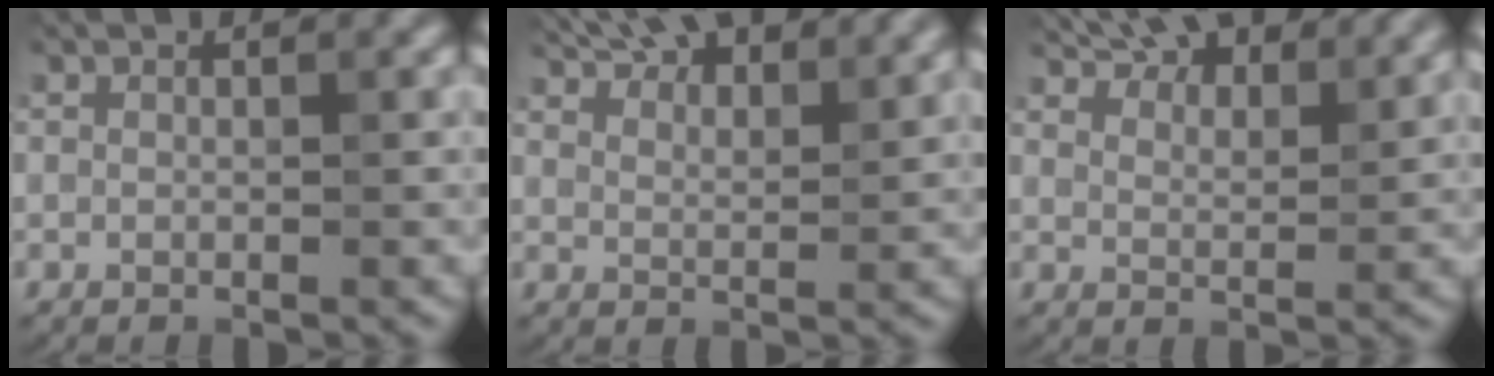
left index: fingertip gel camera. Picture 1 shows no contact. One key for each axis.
{"total": 9.5, "fx": 7.8, "fy": 3.0, "fz": 4.6, "tx": -0.065, "ty": 0.019, "tz": 0.094}
{"total": 9.2, "fx": 7.9, "fy": 2.7, "fz": 3.7, "tx": -0.065, "ty": 0.003, "tz": 0.116}